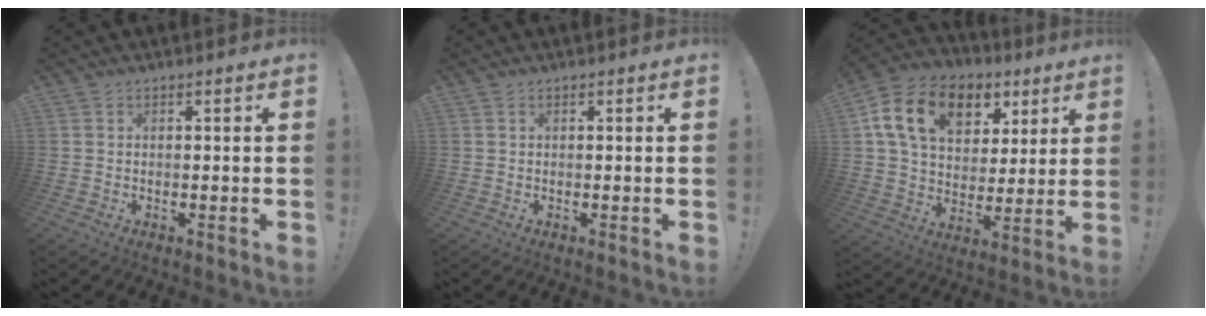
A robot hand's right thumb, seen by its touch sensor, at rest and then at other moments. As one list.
[{"total": 0.0}, {"total": 17.9, "force": [8.2, 12.0, 10.4], "torque": [-0.162, -0.026, 0.151]}]